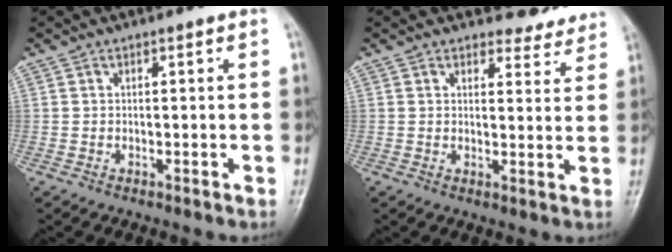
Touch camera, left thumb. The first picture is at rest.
{"total": 5.1, "force": [4.8, 1.9, -0.2], "torque": [0.028, -0.040, 0.049]}